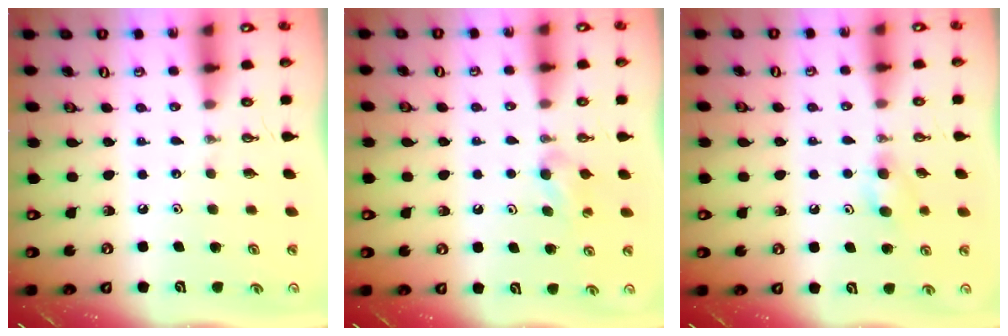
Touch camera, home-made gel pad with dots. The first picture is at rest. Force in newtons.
{"total": 5.5, "press": 2.8, "slide": 4.8}
{"total": 5.5, "press": 5.3, "slide": 1.4}